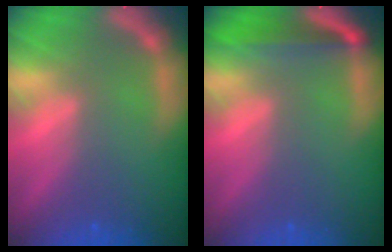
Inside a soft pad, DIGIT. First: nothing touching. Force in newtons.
{"total": 4.0}